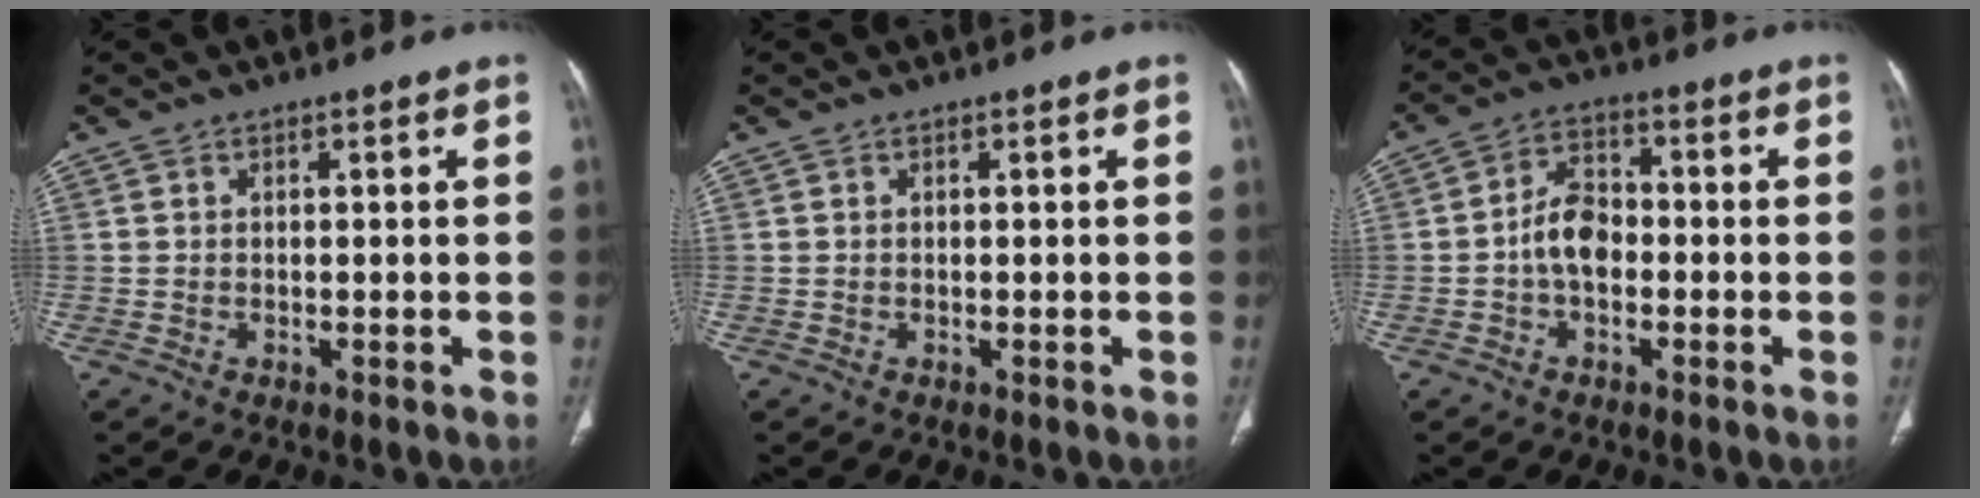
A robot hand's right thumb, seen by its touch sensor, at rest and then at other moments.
{"total": 0.0}
{"total": 6.8, "force": [-1.3, 4.5, 4.8], "torque": [-0.074, 0.025, -0.035]}